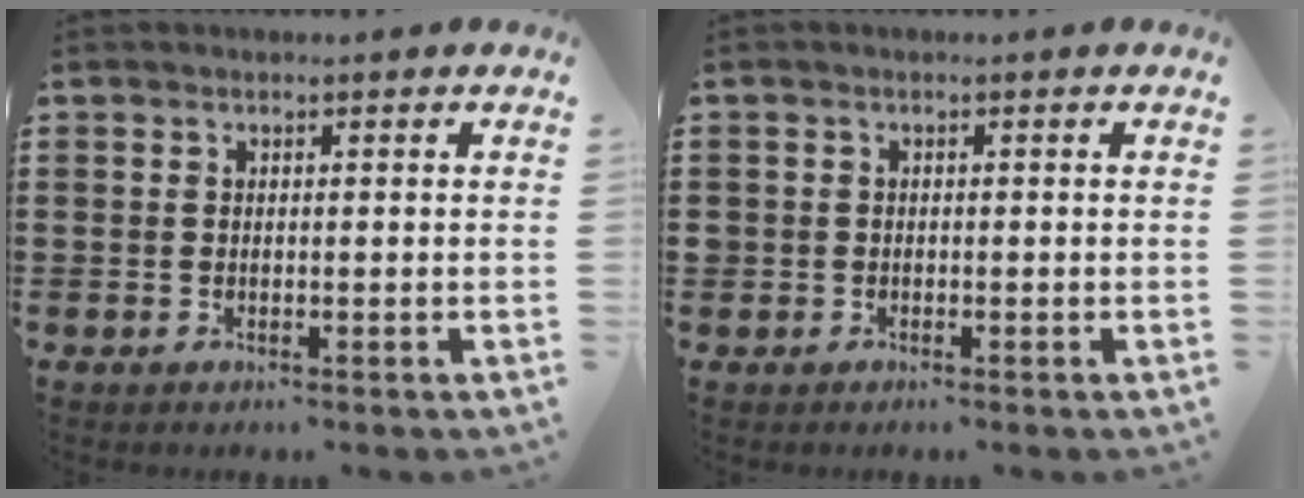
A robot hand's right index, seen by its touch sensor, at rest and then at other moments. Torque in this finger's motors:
{"motor_torque": [0.54, 0.49, 0.03, 0.01]}